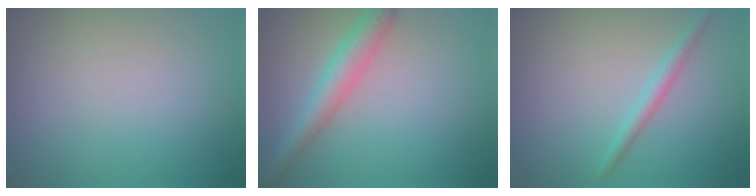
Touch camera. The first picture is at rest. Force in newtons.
{"total": 3.5, "press": 3.5, "slide": 0.1}
{"total": 1.8, "press": 1.8, "slide": 0.1}